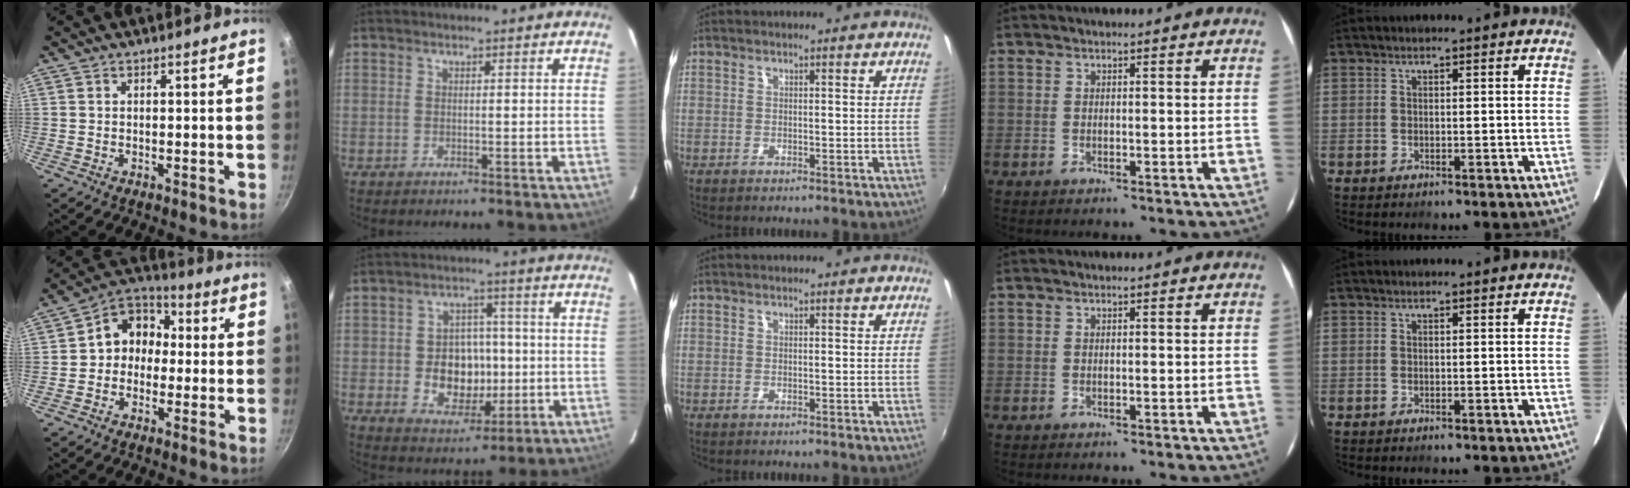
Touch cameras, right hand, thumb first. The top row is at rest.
{"thumb": {"total": 9.4, "force": [-0.2, 8.0, 5.0], "torque": [-0.028, 0.035, -0.029]}, "index": {"total": 10.2, "force": [-1.3, 8.1, 6.0], "torque": [-0.124, 0.009, -0.003]}}